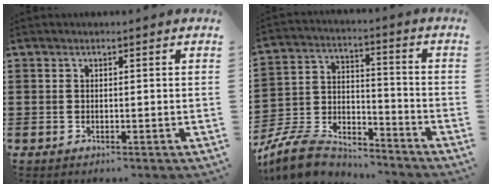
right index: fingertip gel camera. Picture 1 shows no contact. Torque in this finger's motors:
{"motor_torque": [-1.07, 1.07, -0.80, -0.21]}